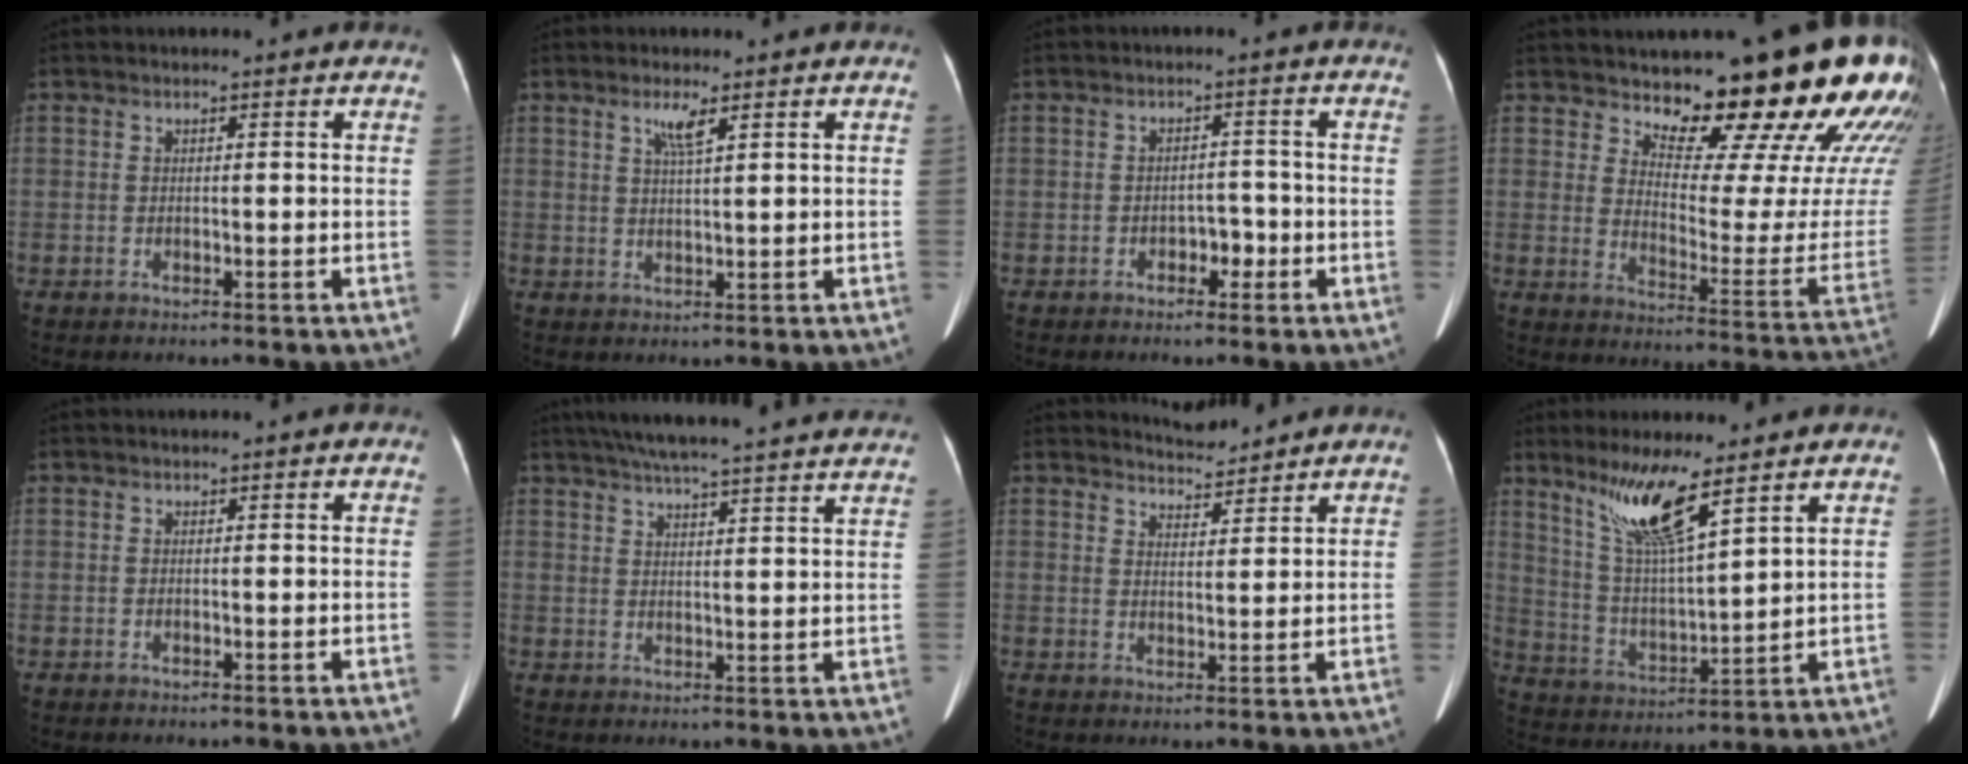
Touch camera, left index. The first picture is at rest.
{"total": 3.8, "force": [2.1, -0.1, 3.1], "torque": [-0.067, -0.002, 0.043]}
{"total": 2.7, "force": [-1.4, 1.6, 1.7], "torque": [-0.017, 0.009, -0.021]}
{"total": 24.1, "force": [19.5, 4.4, 13.4], "torque": [-0.170, -0.096, 0.237]}
{"total": 0.0}
{"total": 24.3, "force": [22.0, 1.2, 10.3], "torque": [-0.165, 0.006, 0.279]}
{"total": 3.7, "force": [3.6, 0.6, 0.0], "torque": [-0.006, 0.000, 0.059]}
{"total": 10.5, "force": [7.2, 0.7, 7.6], "torque": [-0.154, -0.006, 0.145]}